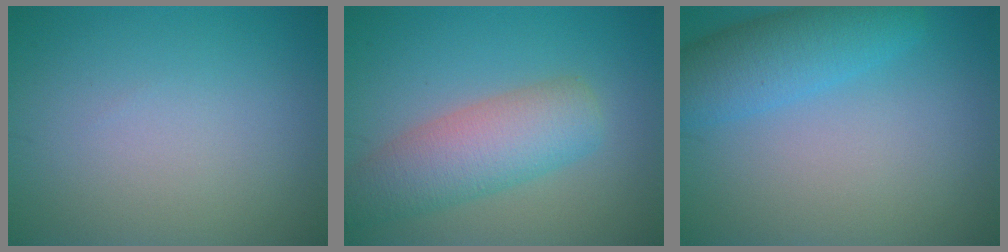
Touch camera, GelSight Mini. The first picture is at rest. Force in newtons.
{"total": 5.9, "press": 5.9, "slide": 0.2}
{"total": 5.1, "press": 5.1, "slide": 0.2}